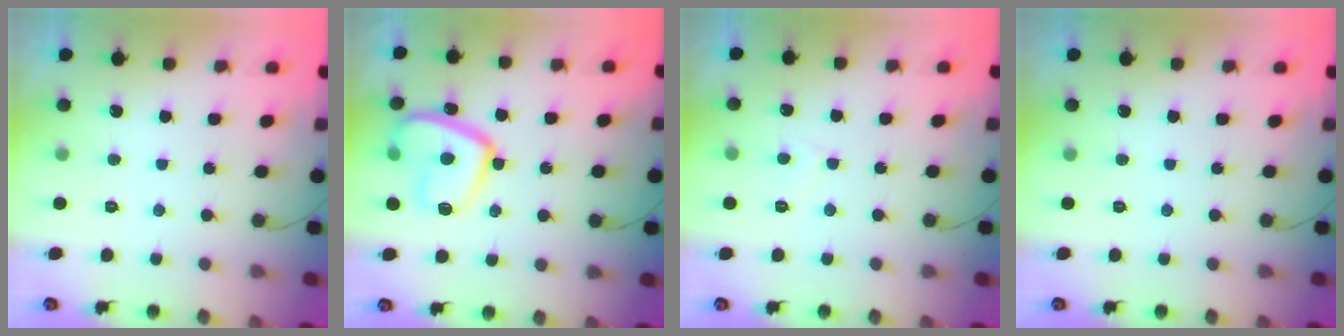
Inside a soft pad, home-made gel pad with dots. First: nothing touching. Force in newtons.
{"total": 16.9, "press": 16.8, "slide": 1.8}
{"total": 2.3, "press": 2.3, "slide": 0.2}
{"total": 0.0}